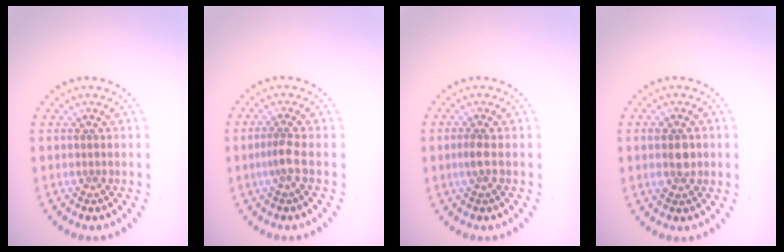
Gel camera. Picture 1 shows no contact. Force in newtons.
{"total": 1.4, "press": 1.0, "slide": 0.9}
{"total": 0.8, "press": 0.8, "slide": 0.3}
{"total": 2.5, "press": 2.5, "slide": 0.2}